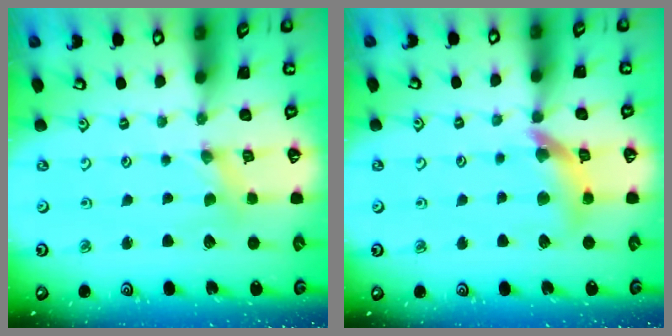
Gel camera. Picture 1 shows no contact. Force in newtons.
{"total": 12.0, "press": 11.9, "slide": 1.5}